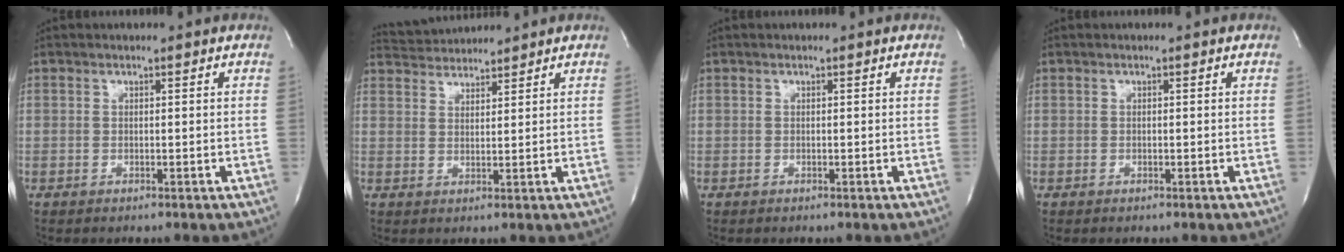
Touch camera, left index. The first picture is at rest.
{"total": 4.5, "force": [4.5, 0.1, -0.1], "torque": [-0.009, 0.021, 0.084]}
{"total": 0.0}
{"total": 0.0}